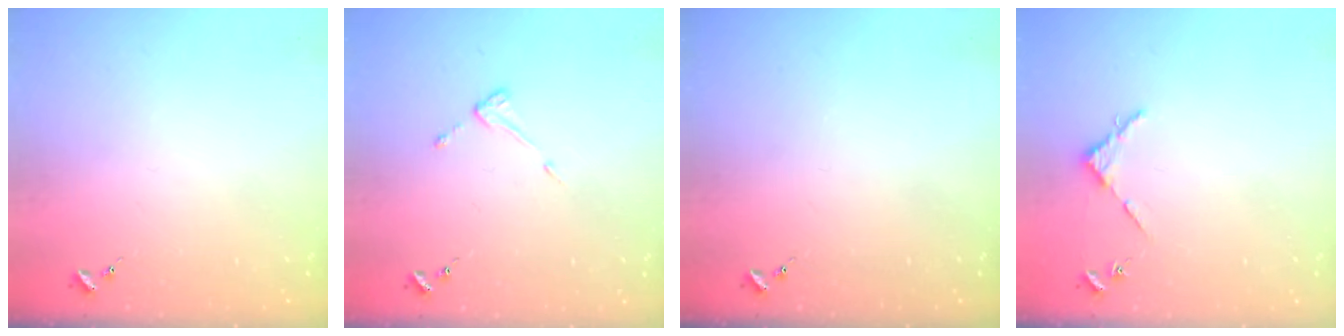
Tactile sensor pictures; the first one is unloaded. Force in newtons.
{"total": 3.8, "press": 3.8, "slide": 0.4}
{"total": 0.0}
{"total": 2.7, "press": 2.7, "slide": 0.3}